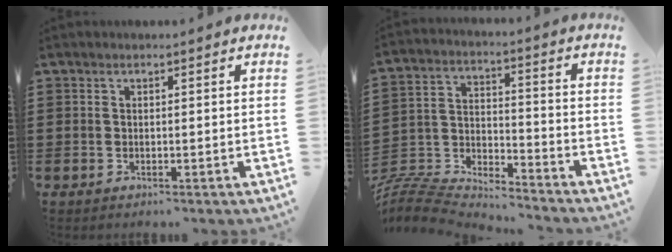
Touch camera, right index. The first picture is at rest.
{"total": 7.8, "force": [-7.6, 1.3, 1.1], "torque": [-0.043, -0.001, -0.158]}